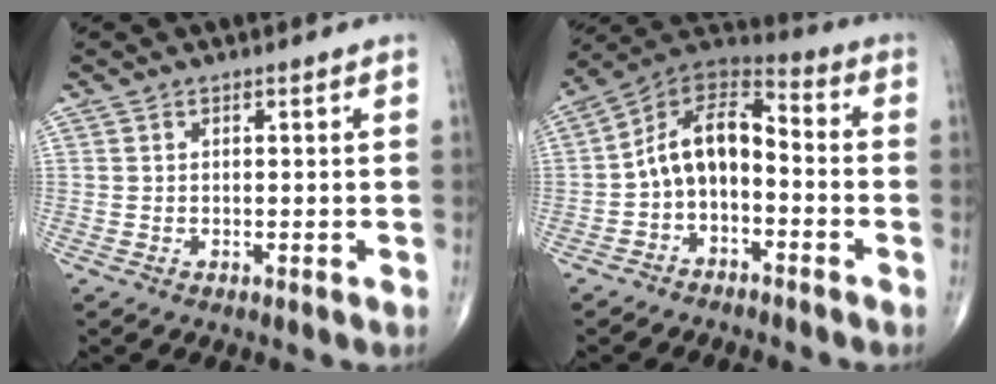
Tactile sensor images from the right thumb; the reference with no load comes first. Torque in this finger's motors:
{"motor_torque": [0.26, 0.23, 0.19, -0.28, 0.28]}